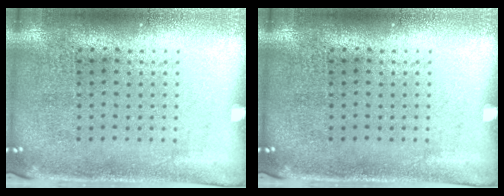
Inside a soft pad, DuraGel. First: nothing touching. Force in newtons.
{"total": 0.0}